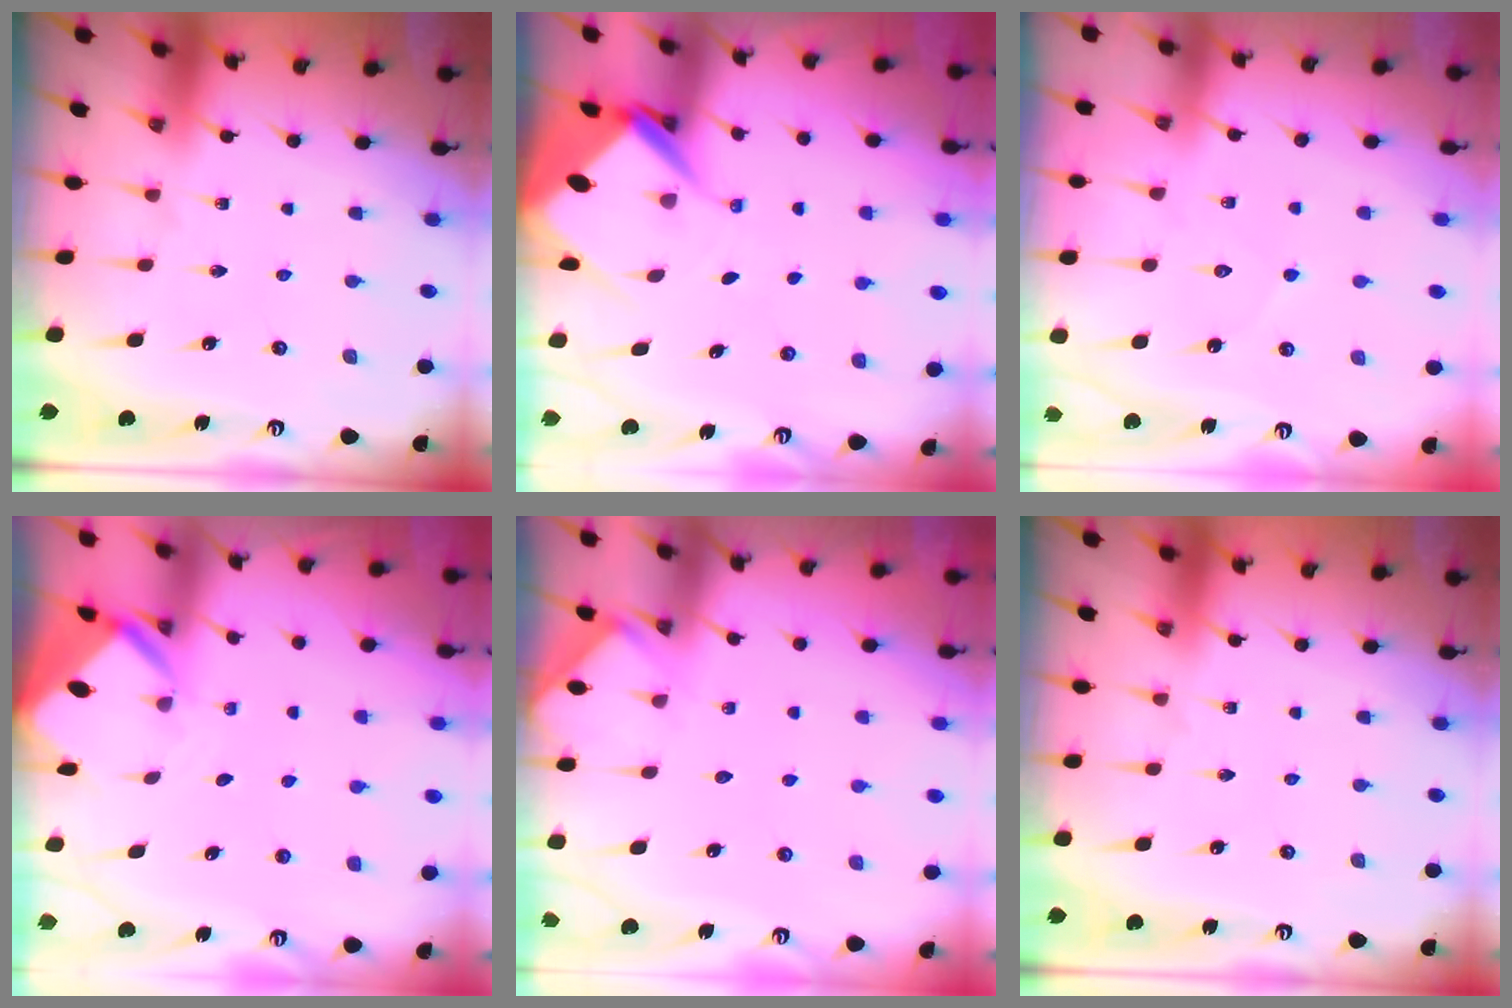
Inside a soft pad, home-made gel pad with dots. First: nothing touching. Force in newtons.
{"total": 7.5, "press": 7.5, "slide": 0.8}
{"total": 4.5, "press": 4.5, "slide": 0.4}
{"total": 2.9, "press": 2.9, "slide": 0.1}
{"total": 2.6, "press": 2.6, "slide": 0.4}
{"total": 0.0}